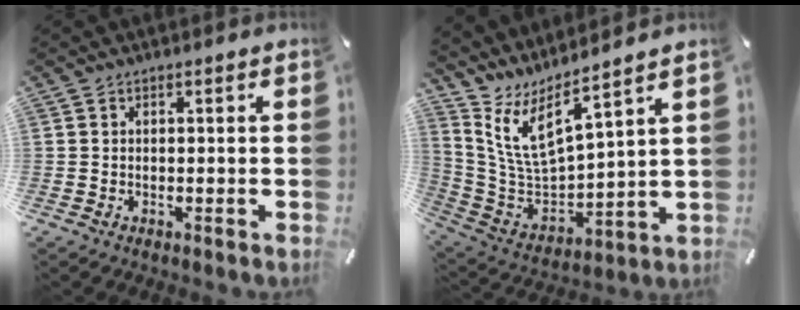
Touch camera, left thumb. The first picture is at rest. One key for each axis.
{"total": 10.0, "fx": 6.9, "fy": 3.2, "fz": 6.6, "tx": -0.163, "ty": -0.060, "tz": 0.125}